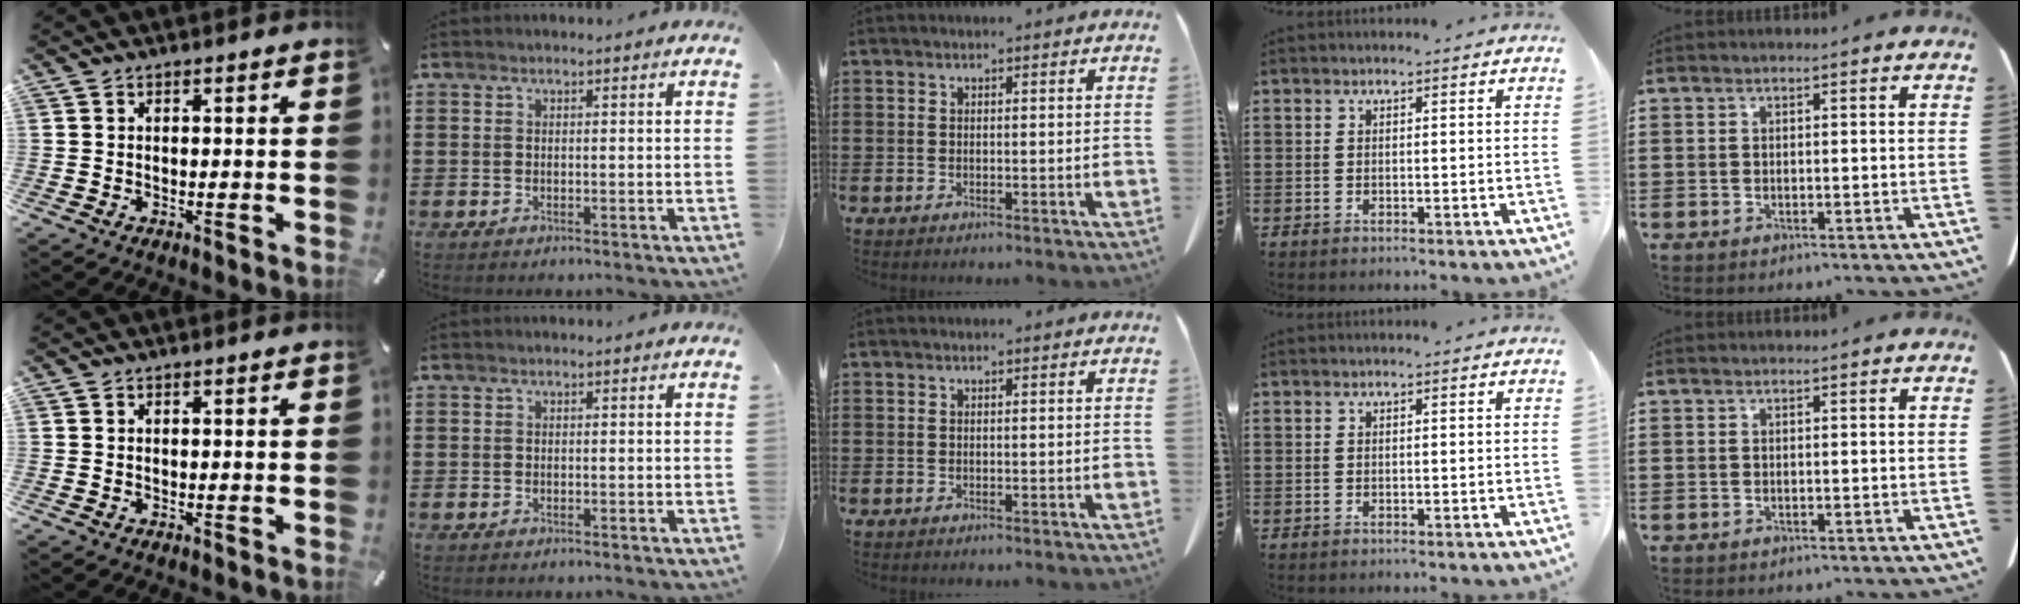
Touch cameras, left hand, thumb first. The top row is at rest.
{}